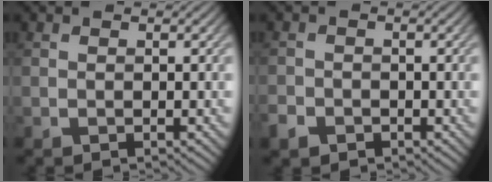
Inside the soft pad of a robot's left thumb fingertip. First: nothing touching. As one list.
[{"total": 2.4, "force": [-1.5, 1.7, 0.7], "torque": [-0.019, -0.007, -0.036]}]